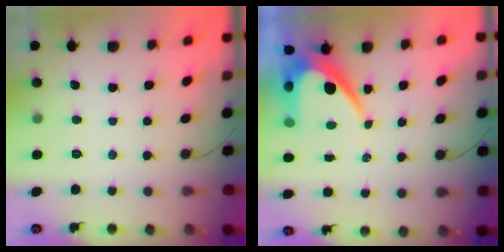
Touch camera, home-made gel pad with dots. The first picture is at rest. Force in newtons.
{"total": 9.8, "press": 9.8, "slide": 0.7}